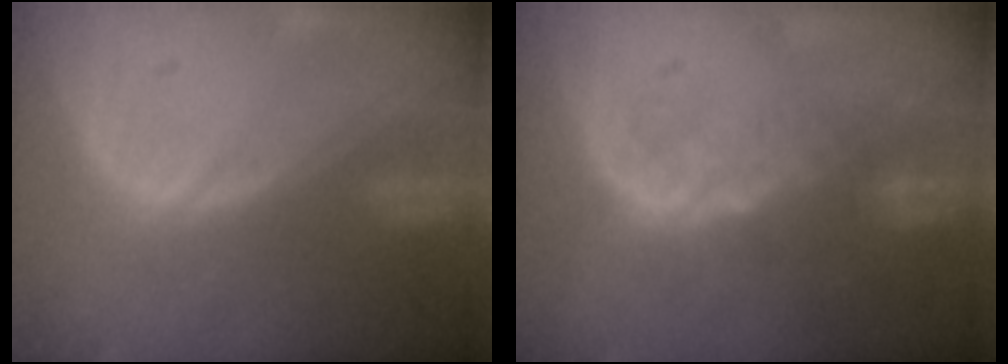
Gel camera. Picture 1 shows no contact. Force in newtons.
{"total": 4.4, "press": 4.0, "slide": 1.9}